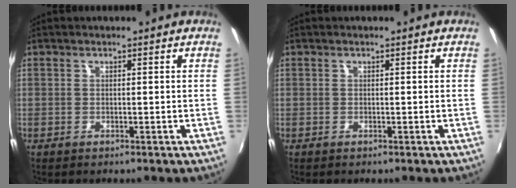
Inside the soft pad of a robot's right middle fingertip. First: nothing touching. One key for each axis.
{"total": 0.0}